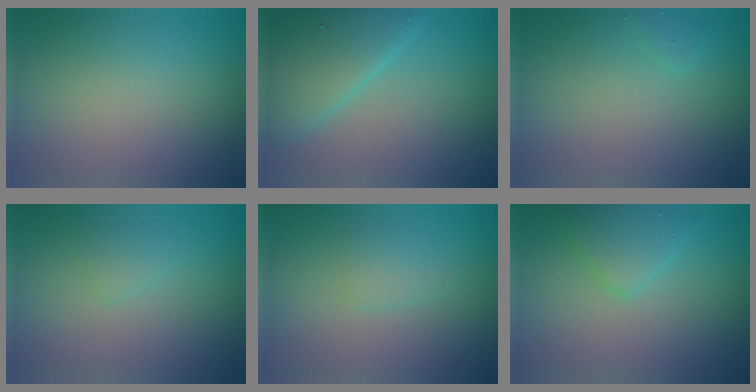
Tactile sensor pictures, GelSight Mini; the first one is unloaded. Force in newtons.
{"total": 6.2, "press": 6.2, "slide": 0.2}
{"total": 0.8, "press": 0.8, "slide": 0.0}
{"total": 1.0, "press": 1.0, "slide": 0.1}
{"total": 1.5, "press": 1.5, "slide": 0.1}
{"total": 2.7, "press": 2.7, "slide": 0.2}